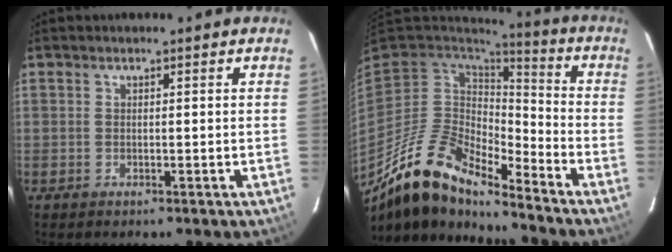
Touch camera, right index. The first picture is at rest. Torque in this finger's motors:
{"motor_torque": [0.23, -0.87, 0.52, 0.14]}